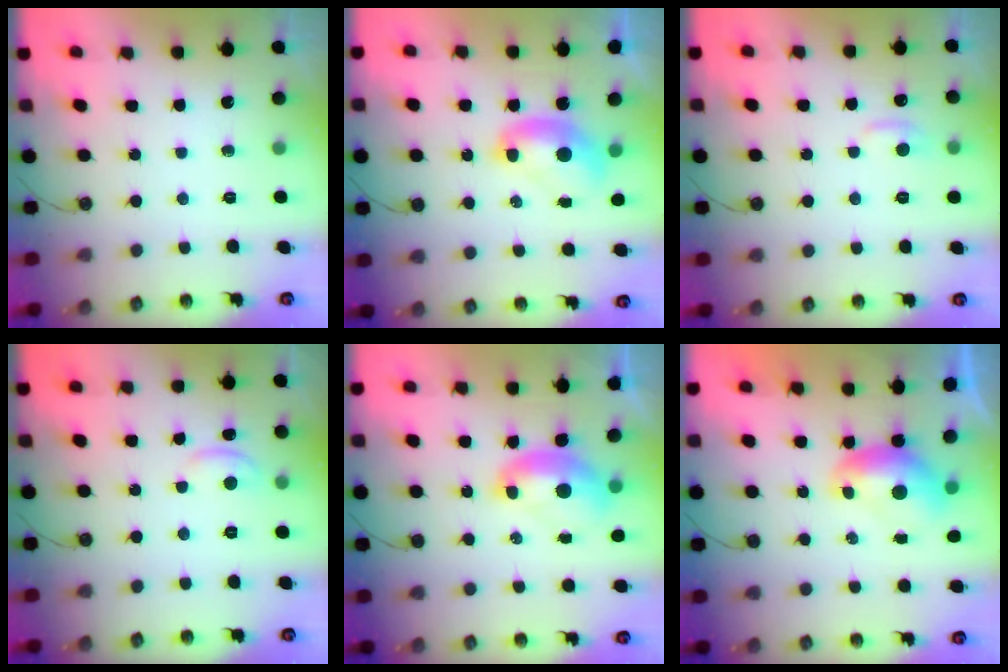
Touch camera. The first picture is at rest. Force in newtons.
{"total": 2.0, "press": 2.0, "slide": 0.2}
{"total": 1.2, "press": 0.9, "slide": 0.8}
{"total": 1.5, "press": 1.4, "slide": 0.5}
{"total": 2.0, "press": 1.9, "slide": 0.7}
{"total": 1.0, "press": 0.7, "slide": 0.7}